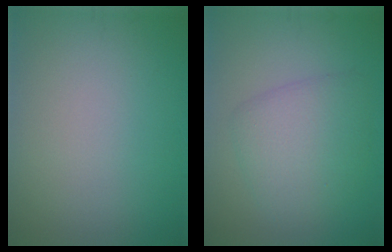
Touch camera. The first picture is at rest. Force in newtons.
{"total": 4.5, "press": 4.5, "slide": 0.3}